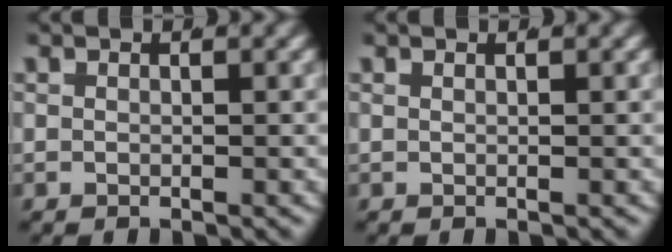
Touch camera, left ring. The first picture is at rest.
{"total": 0.0}